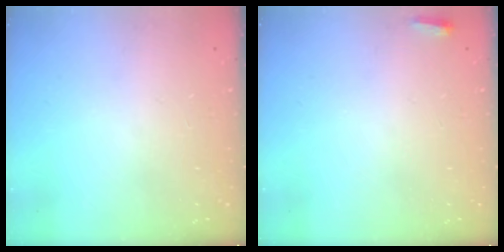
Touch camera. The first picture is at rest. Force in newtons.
{"total": 2.7, "press": 2.6, "slide": 0.9}